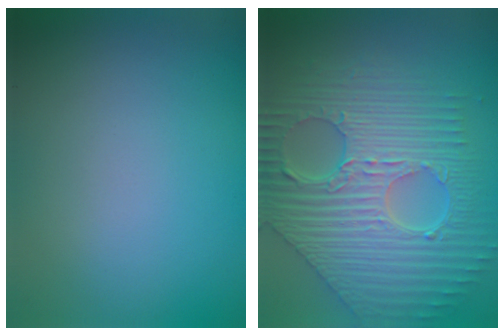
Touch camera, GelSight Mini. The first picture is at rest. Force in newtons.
{"total": 9.9, "press": 6.9, "slide": 7.0}